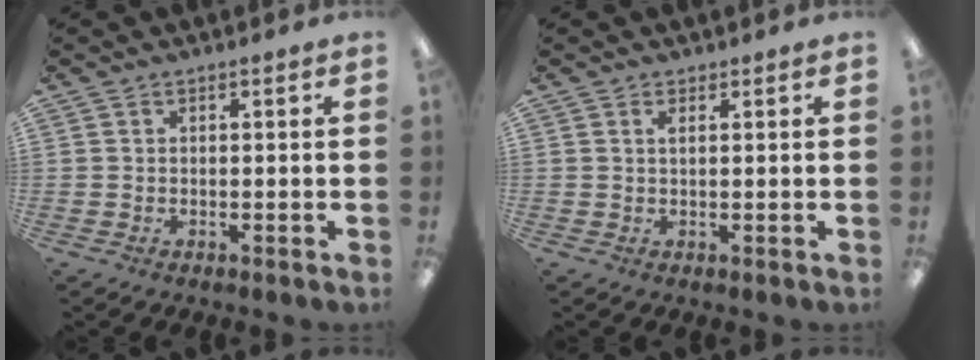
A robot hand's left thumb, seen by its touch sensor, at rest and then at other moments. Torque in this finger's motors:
{"motor_torque": [0.17, 0.31, 0.34, 0.09, -0.01]}